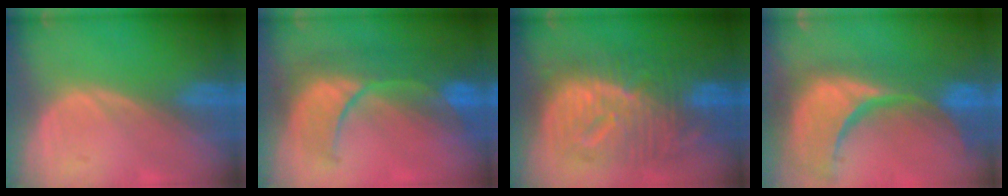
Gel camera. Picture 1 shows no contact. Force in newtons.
{"total": 9.5, "press": 9.1, "slide": 2.7}
{"total": 12.5, "press": 12.4, "slide": 1.1}
{"total": 15.3, "press": 12.2, "slide": 9.3}